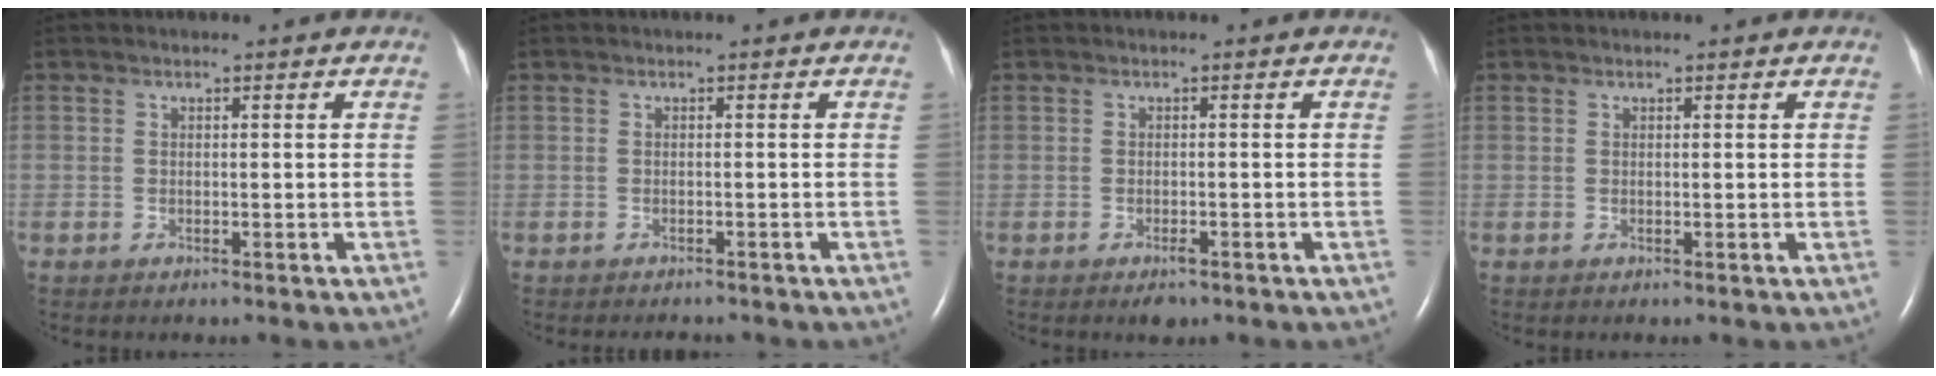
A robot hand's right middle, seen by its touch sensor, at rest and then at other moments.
{"total": 2.8, "force": [-2.5, 0.8, 0.9], "torque": [-0.014, -0.005, -0.026]}
{"total": 1.8, "force": [-1.2, 0.7, 1.1], "torque": [-0.018, -0.001, -0.012]}
{"total": 0.0}